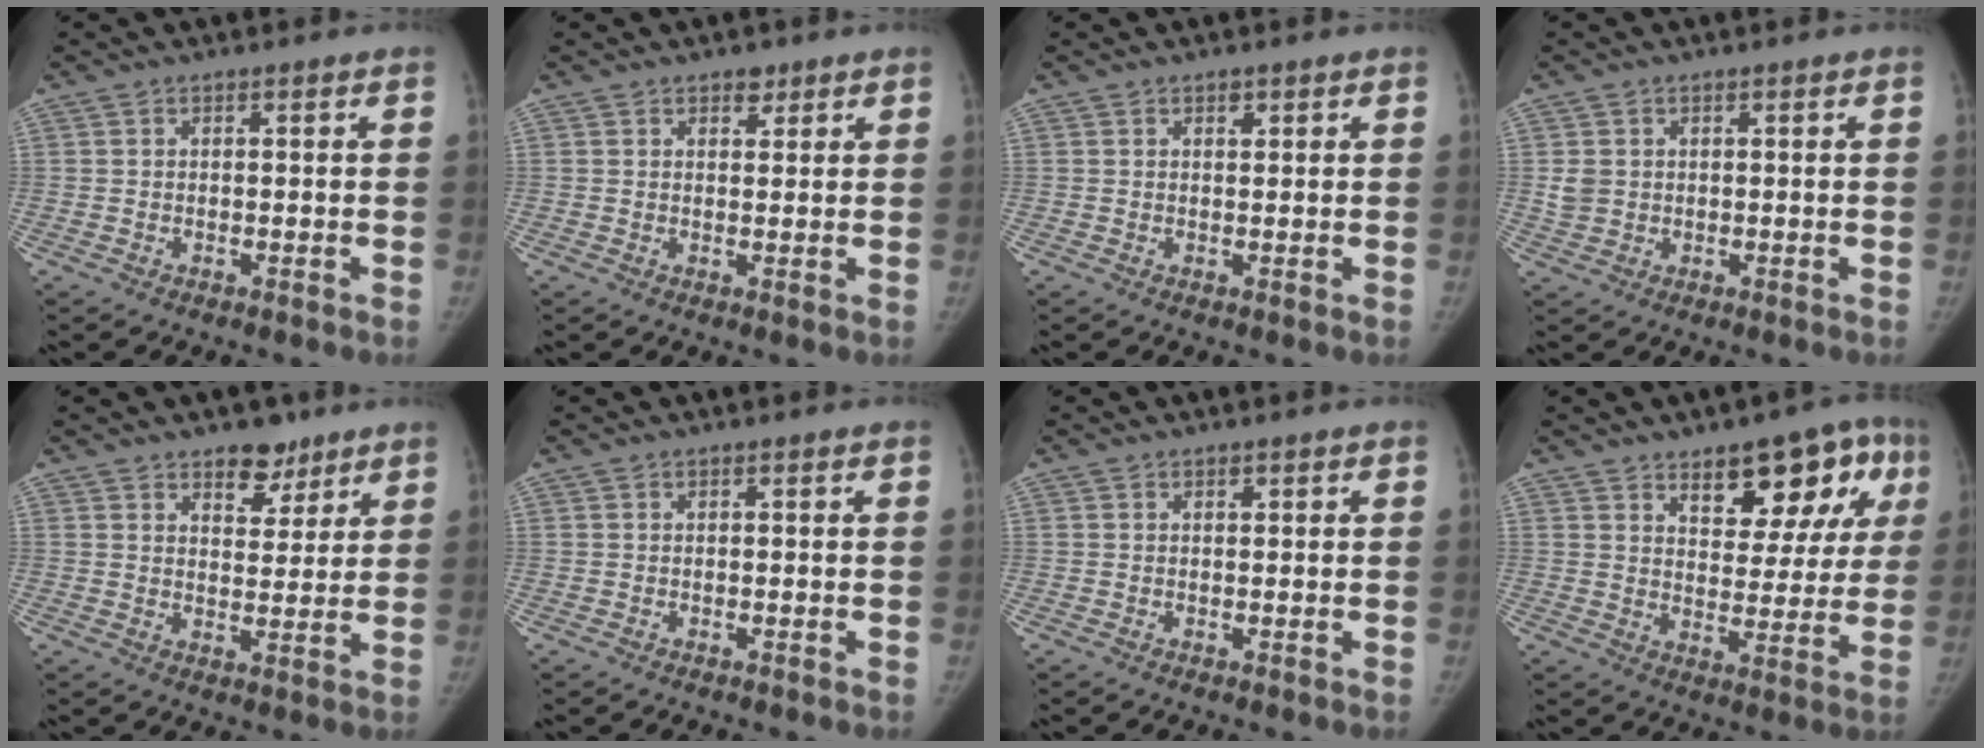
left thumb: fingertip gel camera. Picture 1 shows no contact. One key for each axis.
{"total": 2.2, "fx": 1.5, "fy": 1.3, "fz": 0.9, "tx": 0.002, "ty": -0.008, "tz": 0.019}
{"total": 1.2, "fx": 0.7, "fy": 0.7, "fz": 0.7, "tx": -0.002, "ty": -0.003, "tz": 0.010}
{"total": 2.8, "fx": 0.5, "fy": 2.4, "fz": 1.3, "tx": -0.017, "ty": -0.002, "tz": 0.015}
{"total": 6.8, "fx": 4.7, "fy": 3.8, "fz": 3.0, "tx": -0.010, "ty": -0.029, "tz": 0.072}
{"total": 0.0}
{"total": 0.7, "fx": 0.4, "fy": 0.4, "fz": 0.3, "tx": -0.002, "ty": -0.002, "tz": 0.006}
{"total": 15.0, "fx": 7.5, "fy": 7.4, "fz": 10.7, "tx": -0.084, "ty": -0.022, "tz": 0.102}